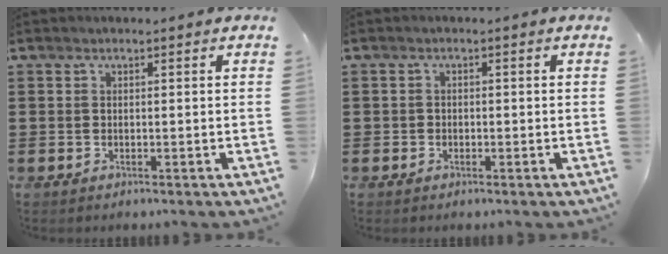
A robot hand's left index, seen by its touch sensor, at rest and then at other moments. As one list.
[{"total": 0.9, "force": [-0.4, 0.7, 0.1], "torque": [-0.005, 0.003, -0.010]}]